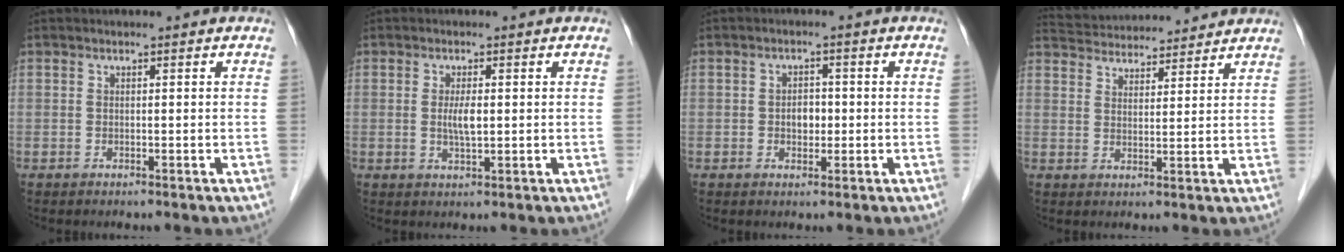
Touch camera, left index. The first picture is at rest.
{"total": 2.7, "force": [0.2, 0.5, 2.6], "torque": [-0.053, -0.004, 0.007]}
{"total": 2.5, "force": [-0.2, 1.8, 1.8], "torque": [-0.028, 0.006, -0.001]}
{"total": 12.9, "force": [12.3, 2.2, 3.0], "torque": [-0.055, 0.037, 0.186]}